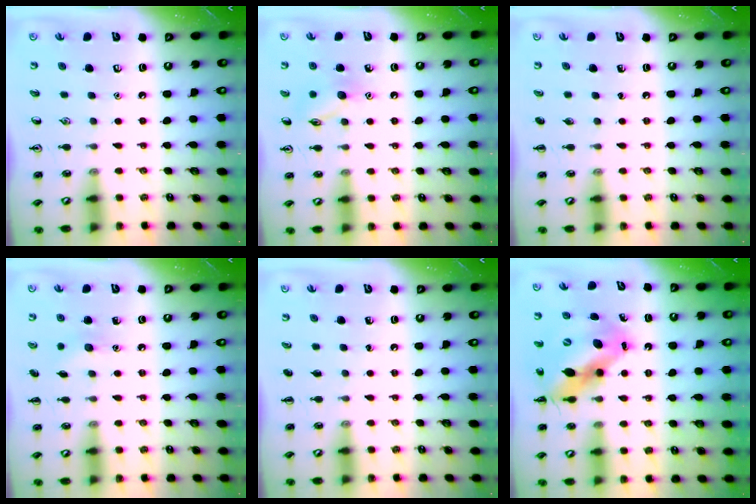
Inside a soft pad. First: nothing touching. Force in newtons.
{"total": 9.2, "press": 9.2, "slide": 0.4}
{"total": 0.0}
{"total": 6.1, "press": 5.9, "slide": 1.5}
{"total": 0.0}
{"total": 14.0, "press": 13.5, "slide": 3.5}